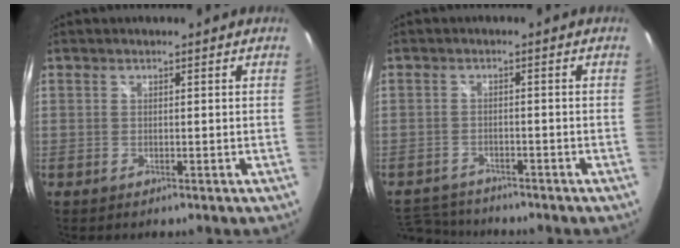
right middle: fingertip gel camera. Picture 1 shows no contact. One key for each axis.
{"total": 7.4, "fx": -6.8, "fy": 2.5, "fz": 1.5, "tx": -0.054, "ty": 0.000, "tz": -0.114}